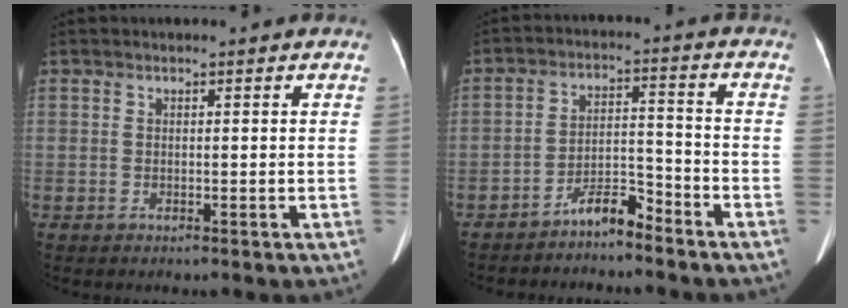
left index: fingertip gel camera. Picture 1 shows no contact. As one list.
[{"total": 5.2, "force": [-4.6, 0.9, 2.2], "torque": [-0.037, 0.004, -0.083]}]